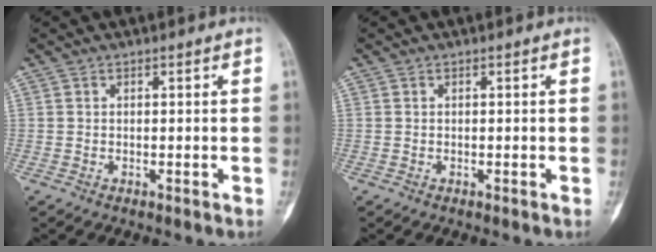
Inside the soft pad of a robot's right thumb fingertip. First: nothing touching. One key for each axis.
{"total": 0.0}